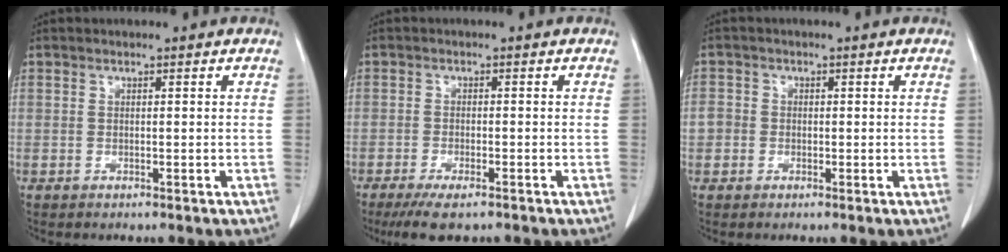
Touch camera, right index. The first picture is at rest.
{"total": 5.5, "force": [-4.0, 1.3, 3.6], "torque": [-0.055, -0.012, -0.063]}
{"total": 2.7, "force": [-0.4, 2.6, 0.7], "torque": [-0.004, 0.010, -0.010]}